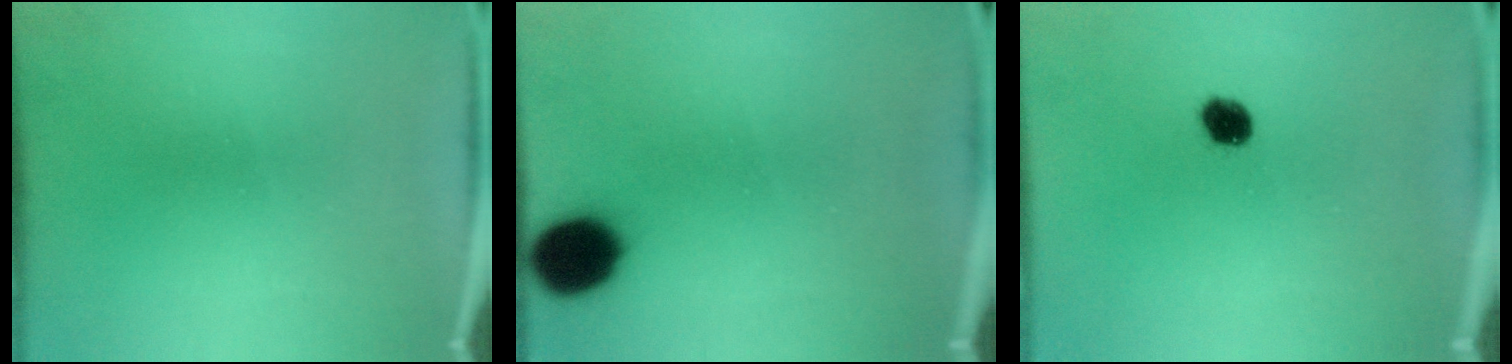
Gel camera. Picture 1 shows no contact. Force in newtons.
{"total": 8.5}
{"total": 4.0}